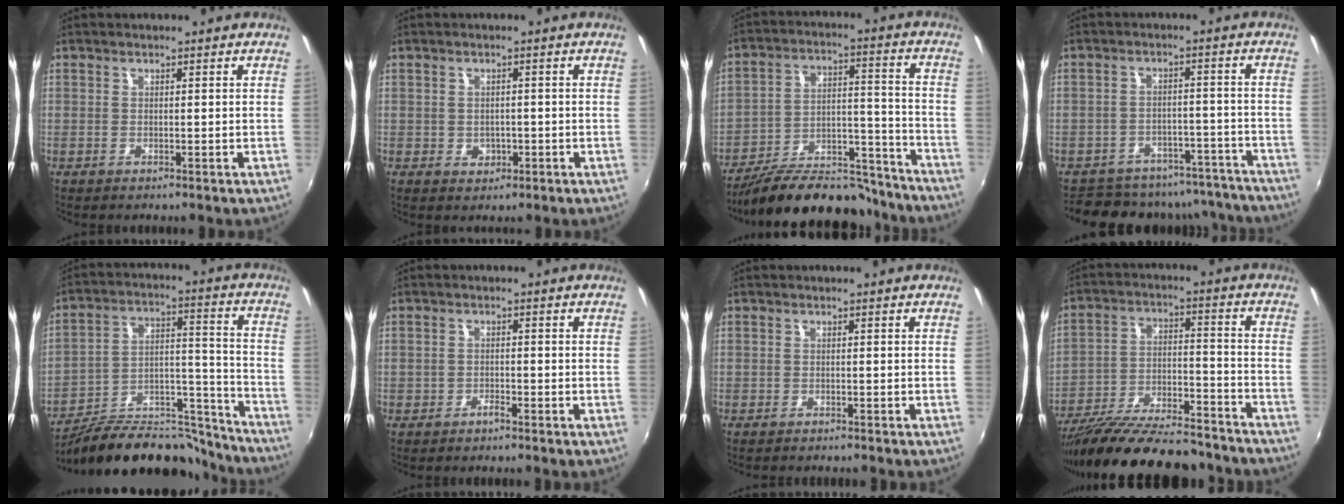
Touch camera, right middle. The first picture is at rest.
{"total": 2.6, "force": [-0.7, 2.4, 0.9], "torque": [-0.017, -0.001, -0.007]}
{"total": 19.4, "force": [-16.7, 7.3, 6.6], "torque": [-0.118, 0.044, -0.233]}
{"total": 16.4, "force": [-14.9, 5.8, 3.7], "torque": [-0.069, 0.028, -0.183]}
{"total": 20.4, "force": [-17.2, 7.4, 8.3], "torque": [-0.128, 0.042, -0.251]}
{"total": 1.3, "force": [-1.1, 0.6, 0.2], "torque": [-0.006, -0.002, -0.022]}
{"total": 1.6, "force": [-1.5, 0.3, 0.4], "torque": [-0.015, -0.010, -0.026]}
{"total": 24.7, "force": [-20.4, 7.1, 12.0], "torque": [-0.226, -0.025, -0.302]}